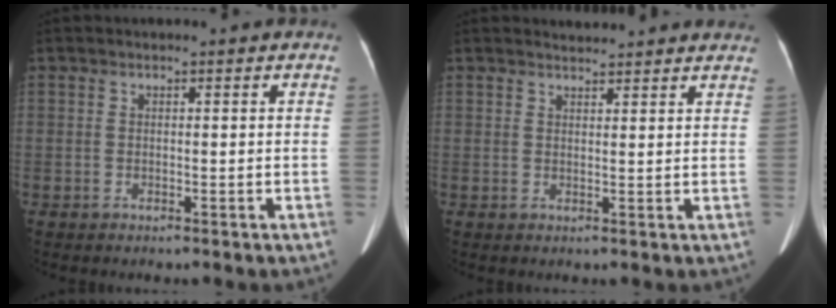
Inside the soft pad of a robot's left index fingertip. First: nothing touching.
{"total": 5.4, "force": [5.3, 0.8, 0.7], "torque": [-0.006, 0.014, 0.048]}